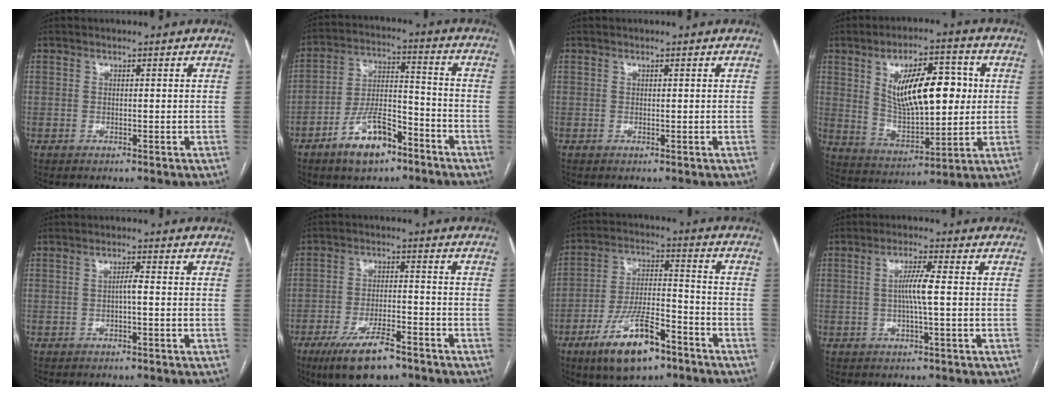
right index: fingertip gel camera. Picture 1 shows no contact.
{"total": 10.6, "force": [-6.6, 4.1, 7.2], "torque": [-0.142, 0.011, -0.115]}
{"total": 0.0}
{"total": 14.8, "force": [3.4, 5.6, 13.3], "torque": [-0.224, 0.014, 0.064]}
{"total": 1.6, "force": [-0.4, 0.1, 1.6], "torque": [-0.027, 0.003, -0.006]}
{"total": 10.6, "force": [-7.0, 3.0, 7.4], "torque": [-0.136, -0.012, -0.117]}
{"total": 13.6, "force": [-8.2, 4.3, 10.0], "torque": [-0.191, -0.003, -0.140]}
{"total": 4.3, "force": [-0.1, -0.2, 4.3], "torque": [-0.083, 0.005, -0.002]}